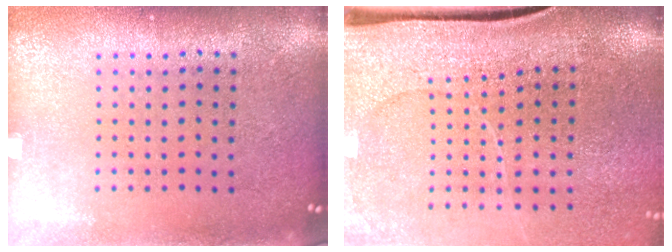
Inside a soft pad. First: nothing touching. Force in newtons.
{"total": 4.0, "press": 3.3, "slide": 2.3}